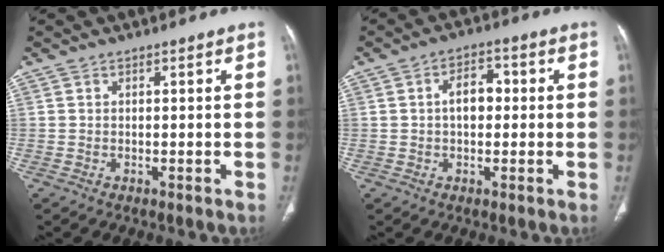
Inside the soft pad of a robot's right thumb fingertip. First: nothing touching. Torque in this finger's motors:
{"motor_torque": [0.54, 1.17, 0.87, -0.04, 0.13]}